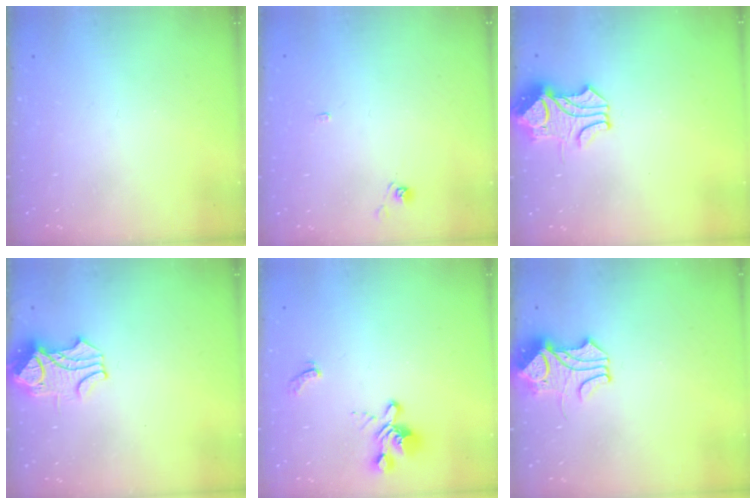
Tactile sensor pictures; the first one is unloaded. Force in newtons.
{"total": 2.0, "press": 2.0, "slide": 0.2}
{"total": 1.1, "press": 0.5, "slide": 0.9}
{"total": 1.2, "press": 0.0, "slide": 1.2}
{"total": 2.6, "press": 2.3, "slide": 1.3}
{"total": 1.9, "press": 1.8, "slide": 0.7}